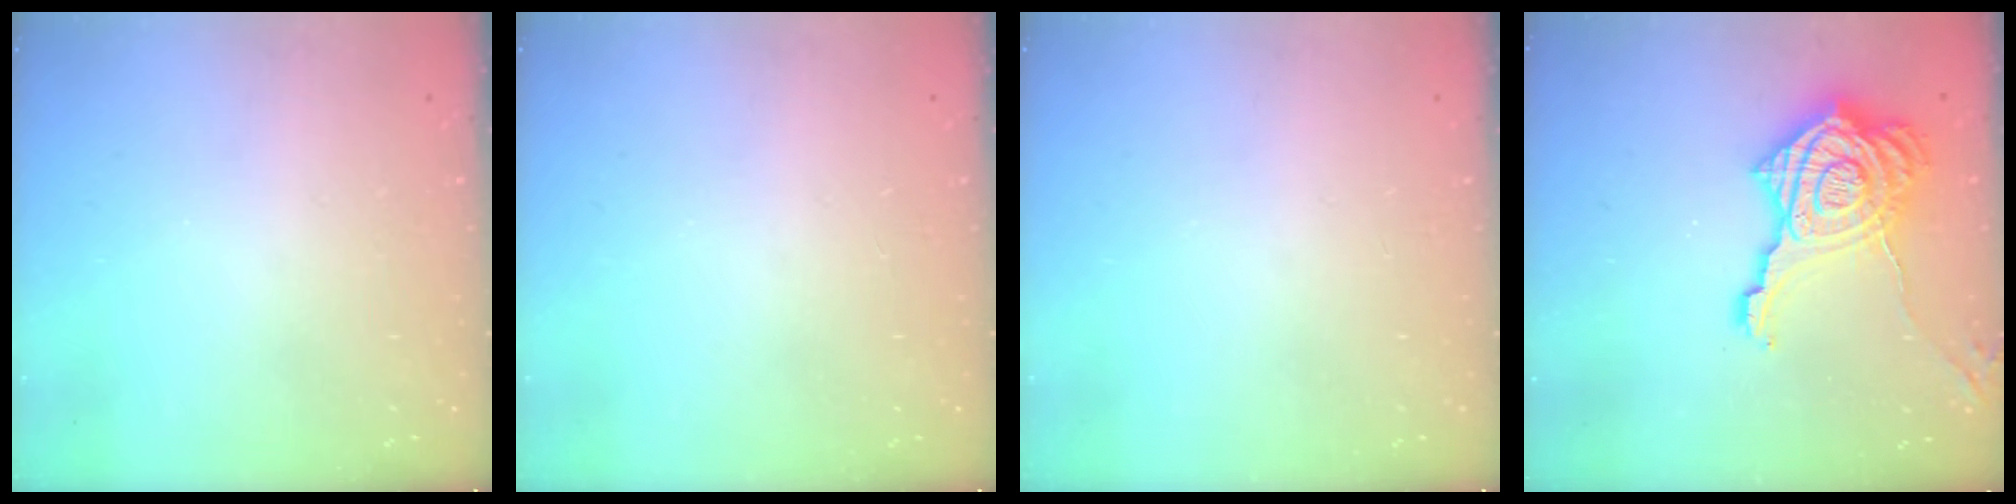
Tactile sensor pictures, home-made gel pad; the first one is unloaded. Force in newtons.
{"total": 0.0}
{"total": 0.0}
{"total": 23.1, "press": 23.0, "slide": 2.2}